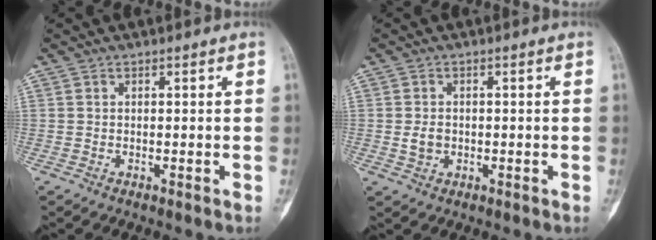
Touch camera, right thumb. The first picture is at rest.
{"total": 2.6, "force": [-0.3, 2.1, 1.5], "torque": [-0.021, 0.003, -0.003]}